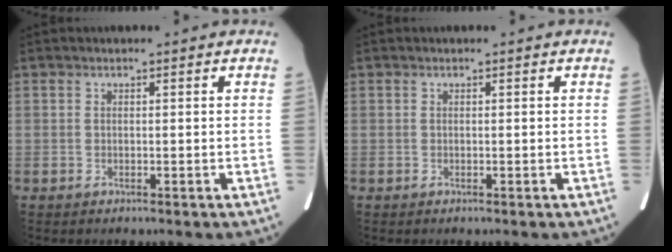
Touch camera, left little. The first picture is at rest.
{"total": 0.0}